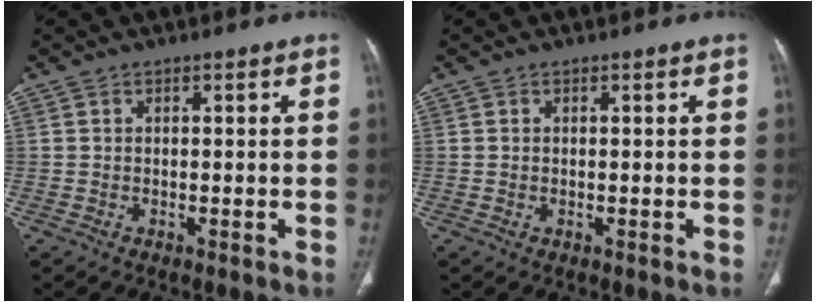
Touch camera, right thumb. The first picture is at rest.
{"total": 0.0}